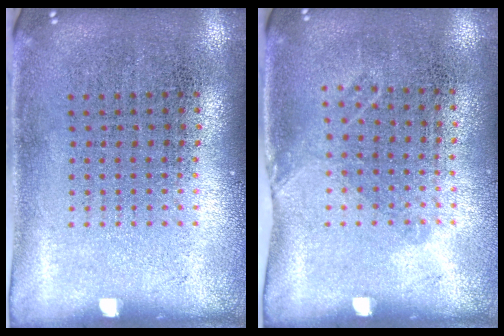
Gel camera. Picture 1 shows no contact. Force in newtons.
{"total": 1.0, "press": 0.7, "slide": 0.7}